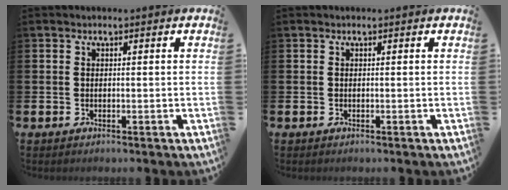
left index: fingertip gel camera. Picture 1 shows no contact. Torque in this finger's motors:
{"motor_torque": [-0.04, 0.02, -0.01, 0.00]}